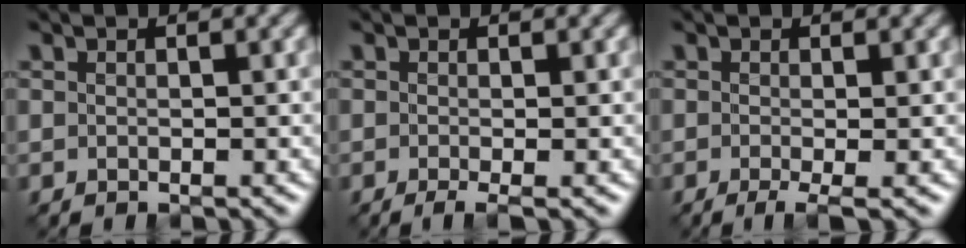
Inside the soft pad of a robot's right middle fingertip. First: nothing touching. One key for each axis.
{"total": 1.4, "fx": -0.6, "fy": 0.2, "fz": 1.2, "tx": -0.023, "ty": -0.011, "tz": -0.014}
{"total": 1.9, "fx": -0.8, "fy": 0.3, "fz": 1.7, "tx": -0.033, "ty": -0.013, "tz": -0.015}